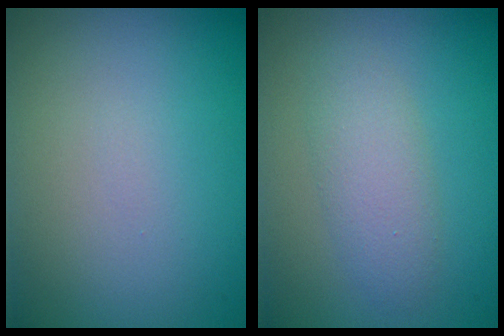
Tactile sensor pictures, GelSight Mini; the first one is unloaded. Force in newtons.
{"total": 2.6, "press": 2.6, "slide": 0.1}